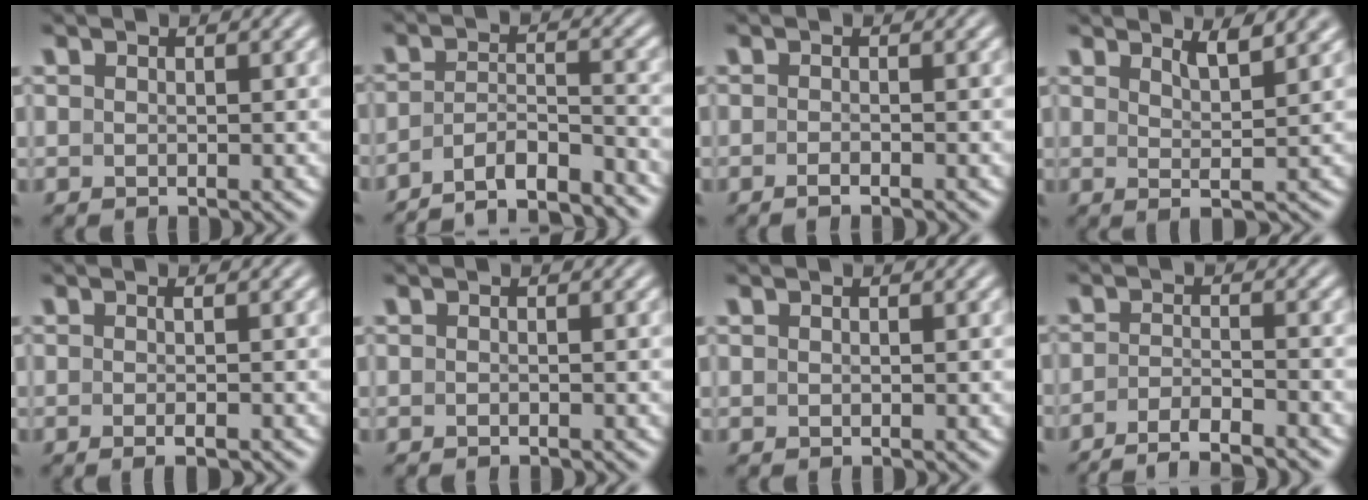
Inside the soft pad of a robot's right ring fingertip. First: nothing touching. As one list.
[{"total": 9.0, "force": [-7.8, 3.6, 2.5], "torque": [-0.047, -0.033, -0.121]}, {"total": 1.3, "force": [-1.2, -0.3, 0.5], "torque": [-0.010, 0.001, -0.023]}, {"total": 2.8, "force": [1.3, -0.4, 2.4], "torque": [-0.038, -0.013, 0.030]}, {"total": 1.8, "force": [-1.4, -0.3, 1.1], "torque": [-0.023, -0.003, -0.020]}, {"total": 0.7, "force": [-0.6, -0.4, 0.1], "torque": [0.000, 0.001, -0.012]}, {"total": 0.0}, {"total": 5.9, "force": [-5.4, 1.3, 2.1], "torque": [-0.030, -0.013, -0.080]}]